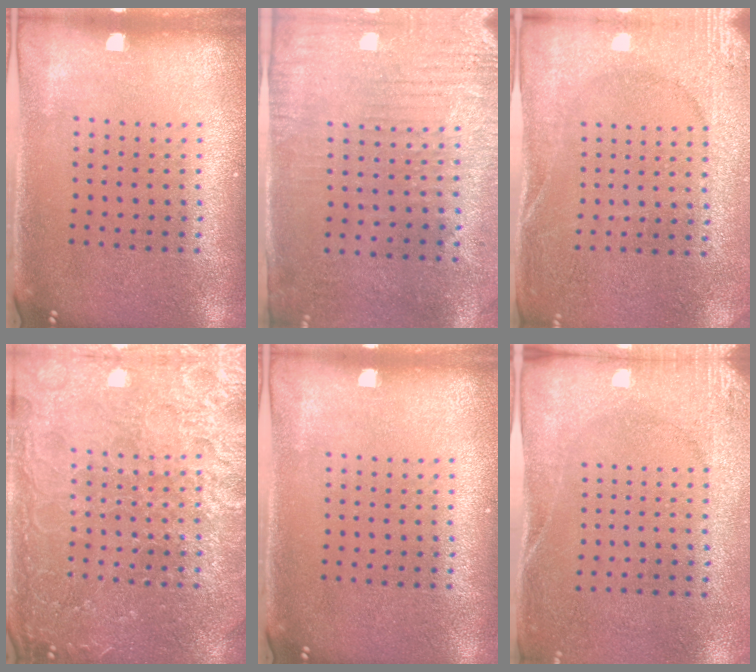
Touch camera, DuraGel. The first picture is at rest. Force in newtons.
{"total": 3.0, "press": 2.5, "slide": 1.6}
{"total": 2.7, "press": 2.6, "slide": 0.4}
{"total": 6.9, "press": 6.8, "slide": 0.9}
{"total": 0.0}
{"total": 2.7, "press": 2.1, "slide": 1.7}